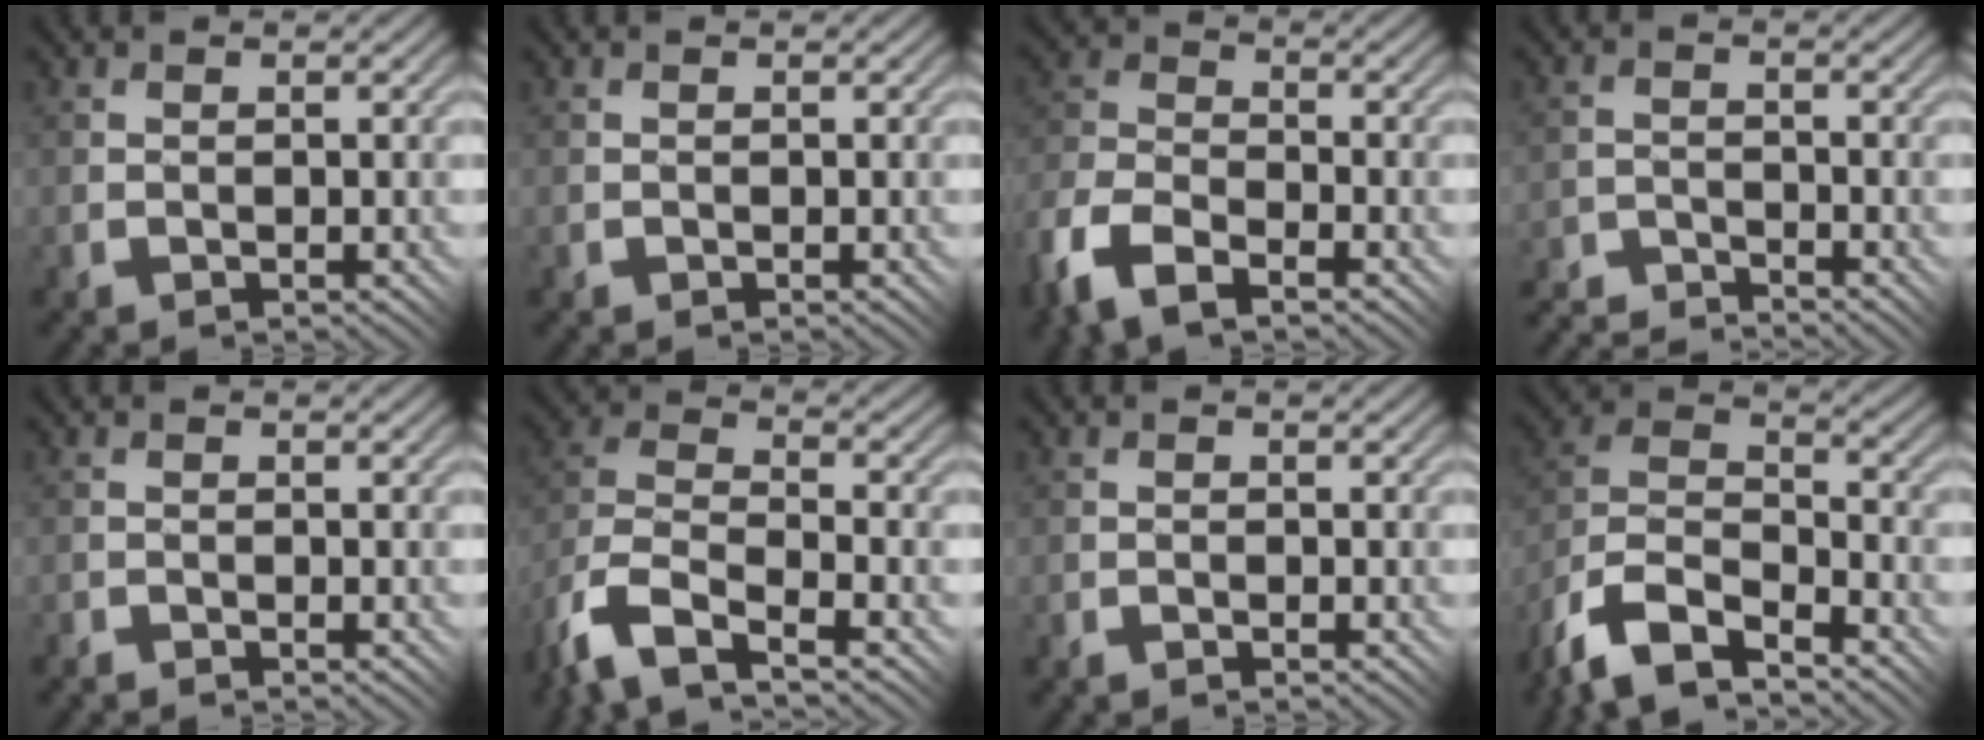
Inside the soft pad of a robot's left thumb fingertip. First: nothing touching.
{"total": 0.0}
{"total": 9.9, "force": [-6.3, 5.1, 5.7], "torque": [-0.137, -0.018, -0.129]}
{"total": 5.6, "force": [-5.5, 0.7, 0.3], "torque": [0.001, 0.005, -0.098]}
{"total": 0.9, "force": [-0.7, -0.2, -0.5], "torque": [0.012, 0.003, -0.017]}
{"total": 10.7, "force": [-7.6, 3.5, 6.8], "torque": [-0.150, -0.008, -0.160]}
{"total": 0.6, "force": [-0.6, -0.1, -0.2], "torque": [0.007, 0.003, -0.013]}
{"total": 12.4, "force": [-9.5, 4.6, 6.6], "torque": [-0.146, -0.003, -0.193]}